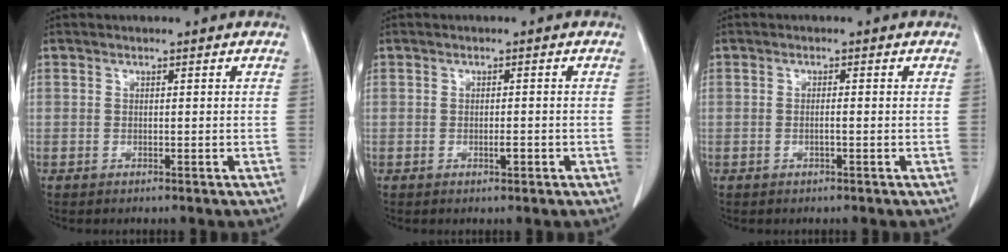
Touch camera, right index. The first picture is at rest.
{"total": 1.4, "force": [-0.5, 0.4, 1.2], "torque": [-0.023, 0.000, -0.007]}
{"total": 1.0, "force": [-0.3, 0.0, 0.9], "torque": [-0.018, 0.000, -0.005]}